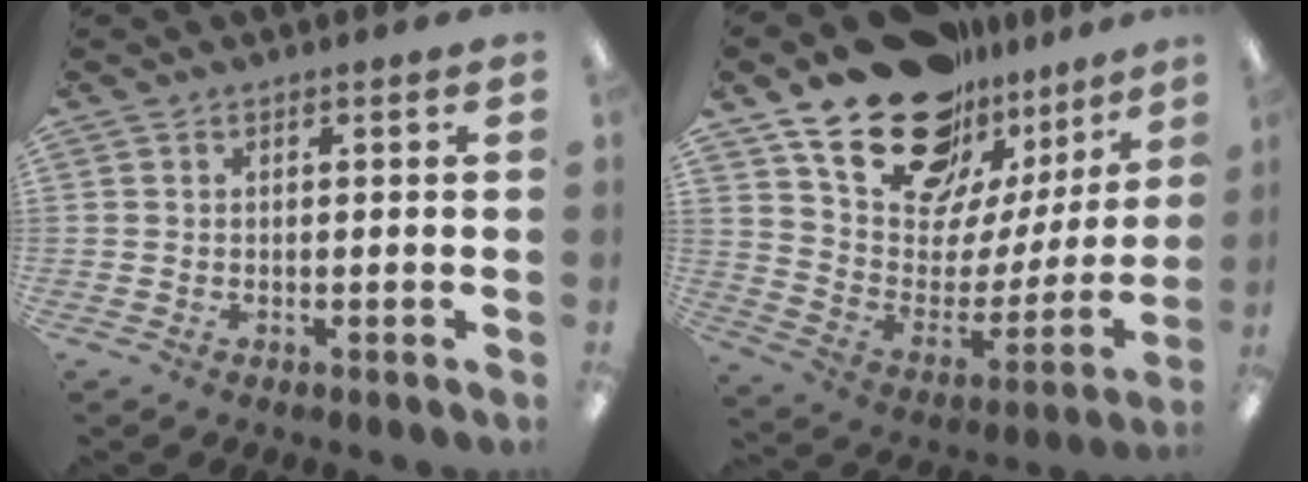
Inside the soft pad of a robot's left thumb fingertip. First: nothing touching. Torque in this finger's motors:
{"motor_torque": [0.80, 0.64, 1.00, -1.77, 0.40]}